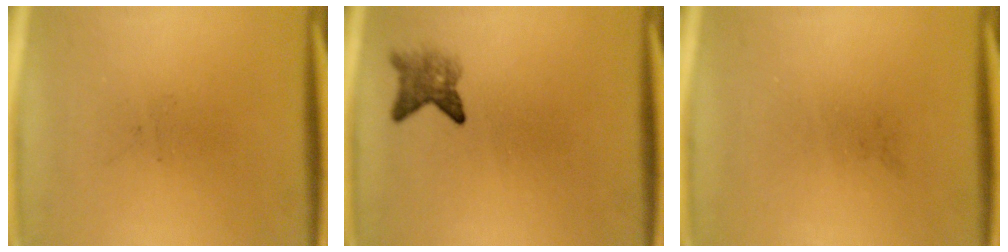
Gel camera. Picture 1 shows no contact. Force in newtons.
{"total": 2.8}
{"total": 0.0}